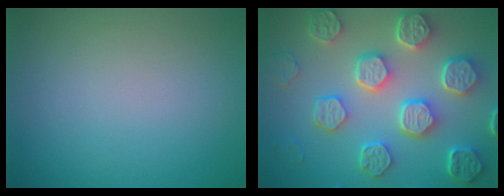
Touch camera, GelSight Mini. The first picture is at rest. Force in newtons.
{"total": 8.3, "press": 6.2, "slide": 5.6}